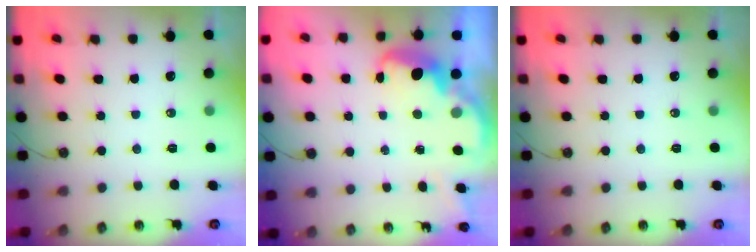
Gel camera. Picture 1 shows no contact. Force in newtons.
{"total": 3.1, "press": 3.1, "slide": 0.5}
{"total": 0.0}